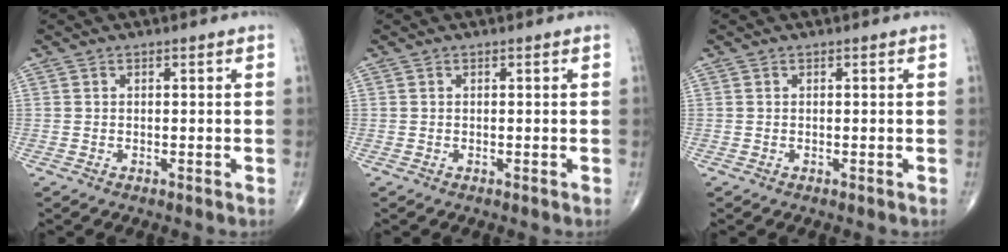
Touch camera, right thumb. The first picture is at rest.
{"total": 0.0}
{"total": 0.0}